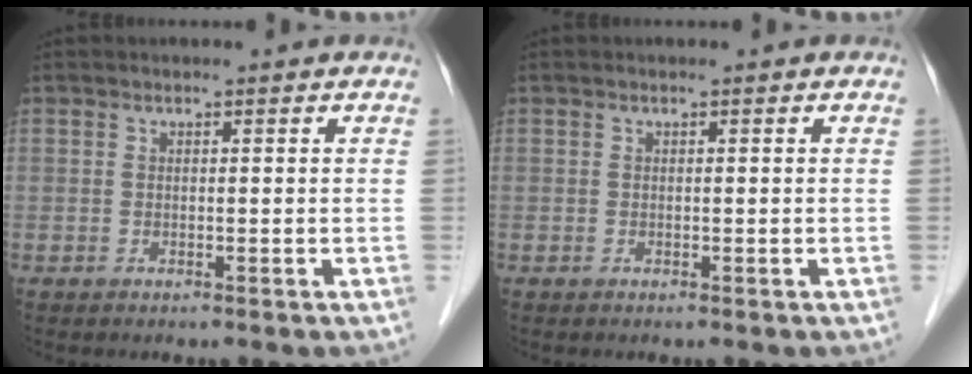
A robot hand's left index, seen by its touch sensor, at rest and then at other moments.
{"total": 0.0}